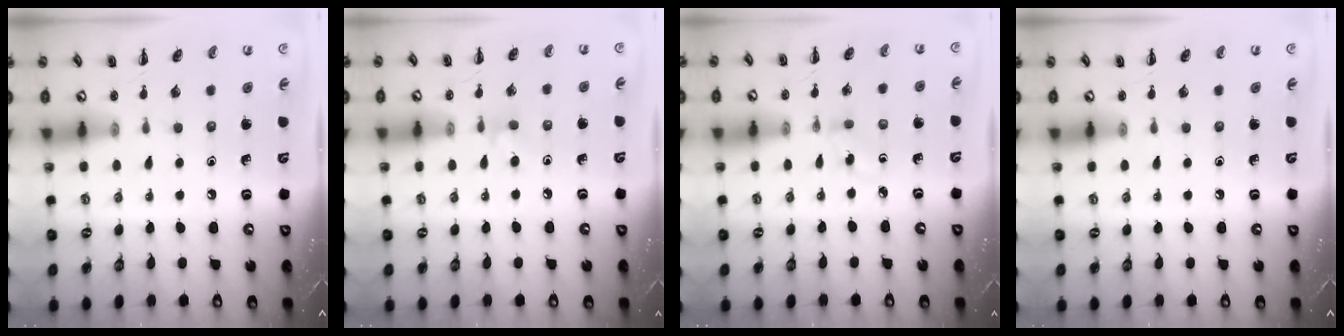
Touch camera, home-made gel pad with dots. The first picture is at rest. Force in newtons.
{"total": 4.5, "press": 4.2, "slide": 1.5}
{"total": 2.6, "press": 2.4, "slide": 1.0}
{"total": 0.0}